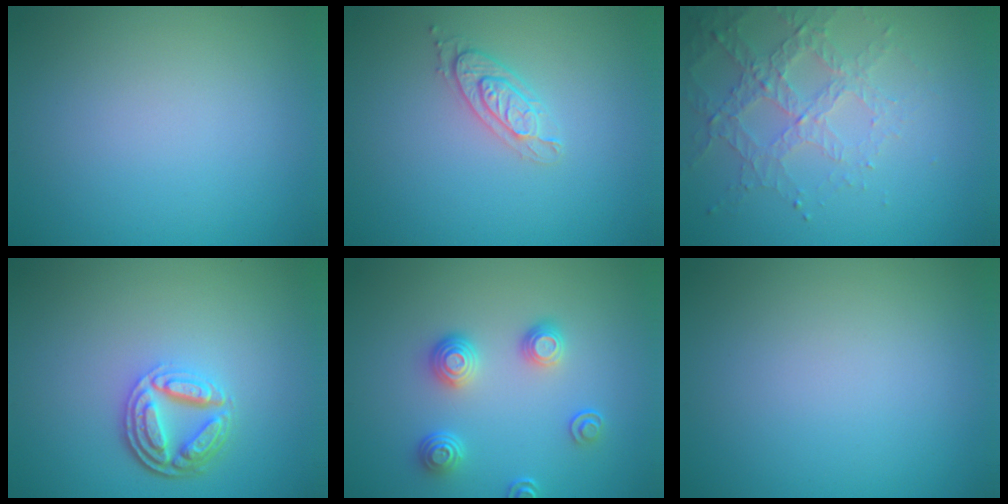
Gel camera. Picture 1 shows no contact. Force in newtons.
{"total": 2.0, "press": 1.9, "slide": 0.4}
{"total": 3.2, "press": 3.2, "slide": 0.5}
{"total": 4.4, "press": 3.4, "slide": 2.8}
{"total": 3.4, "press": 2.8, "slide": 1.9}
{"total": 0.0}